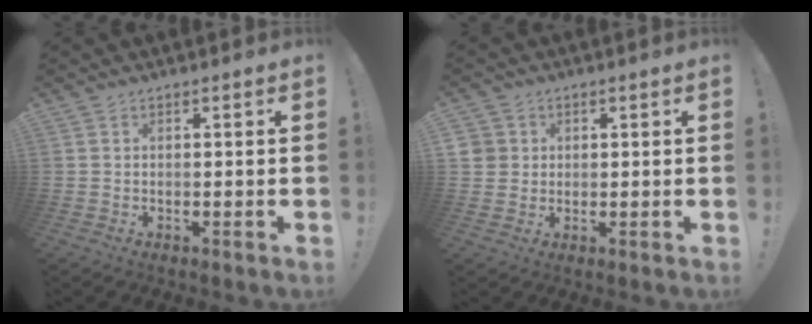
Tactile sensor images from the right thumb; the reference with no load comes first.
{"total": 3.8, "force": [1.1, 3.6, 0.7], "torque": [-0.006, -0.003, 0.022]}